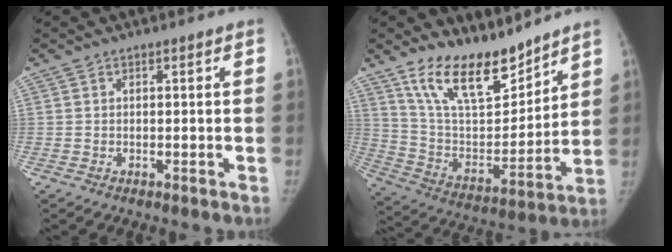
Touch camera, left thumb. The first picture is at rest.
{"total": 17.8, "force": [13.6, 7.1, 9.0], "torque": [-0.114, -0.082, 0.252]}